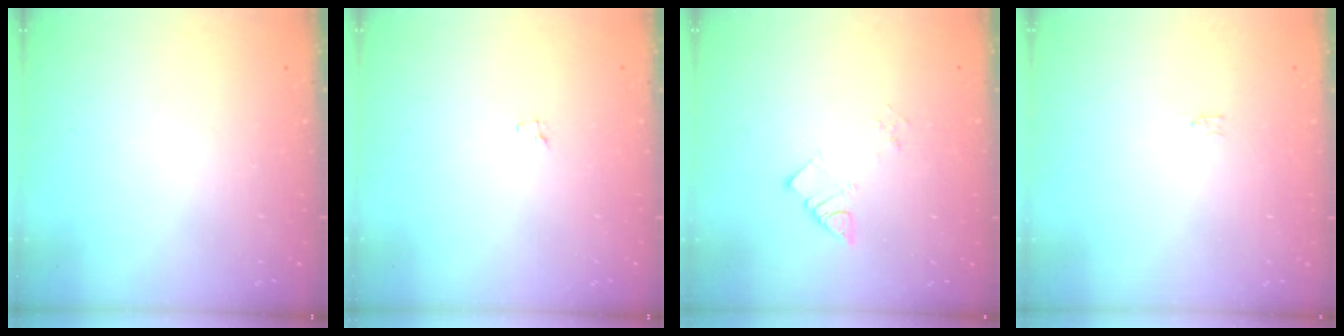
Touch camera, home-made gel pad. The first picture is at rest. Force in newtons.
{"total": 1.2, "press": 1.2, "slide": 0.1}
{"total": 3.3, "press": 3.3, "slide": 0.2}
{"total": 0.0}